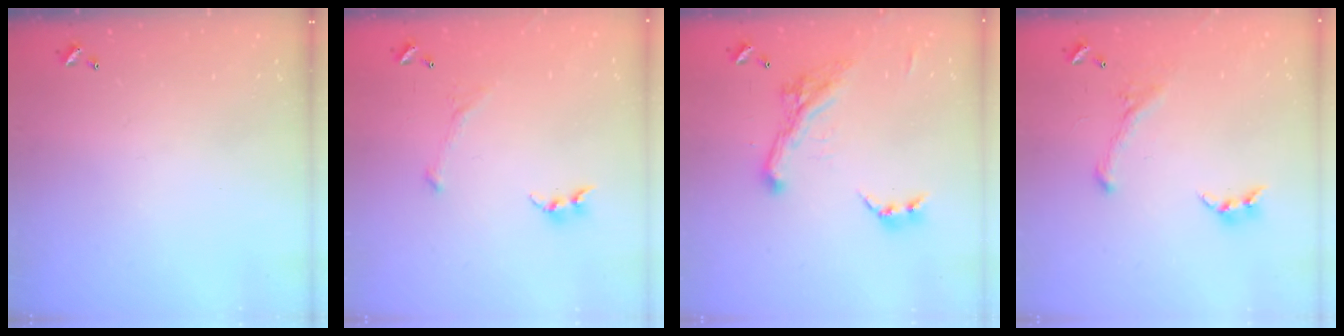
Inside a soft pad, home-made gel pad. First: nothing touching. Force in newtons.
{"total": 3.8, "press": 3.7, "slide": 0.9}
{"total": 5.6, "press": 5.3, "slide": 1.6}
{"total": 1.4, "press": 0.6, "slide": 1.2}